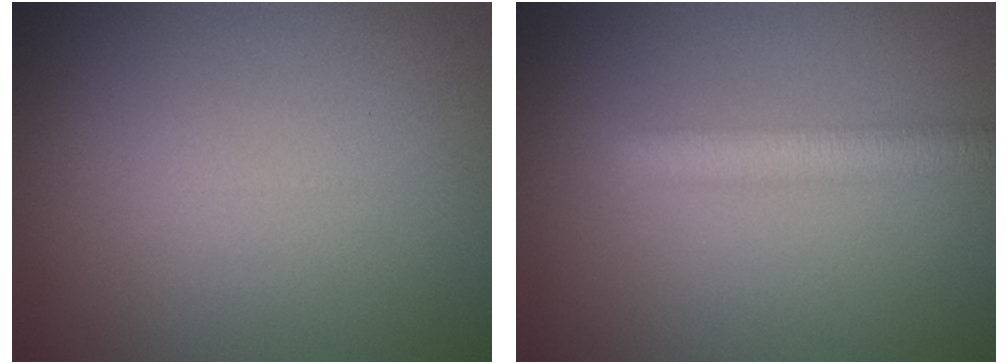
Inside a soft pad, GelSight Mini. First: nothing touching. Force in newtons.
{"total": 3.0, "press": 3.0, "slide": 0.1}